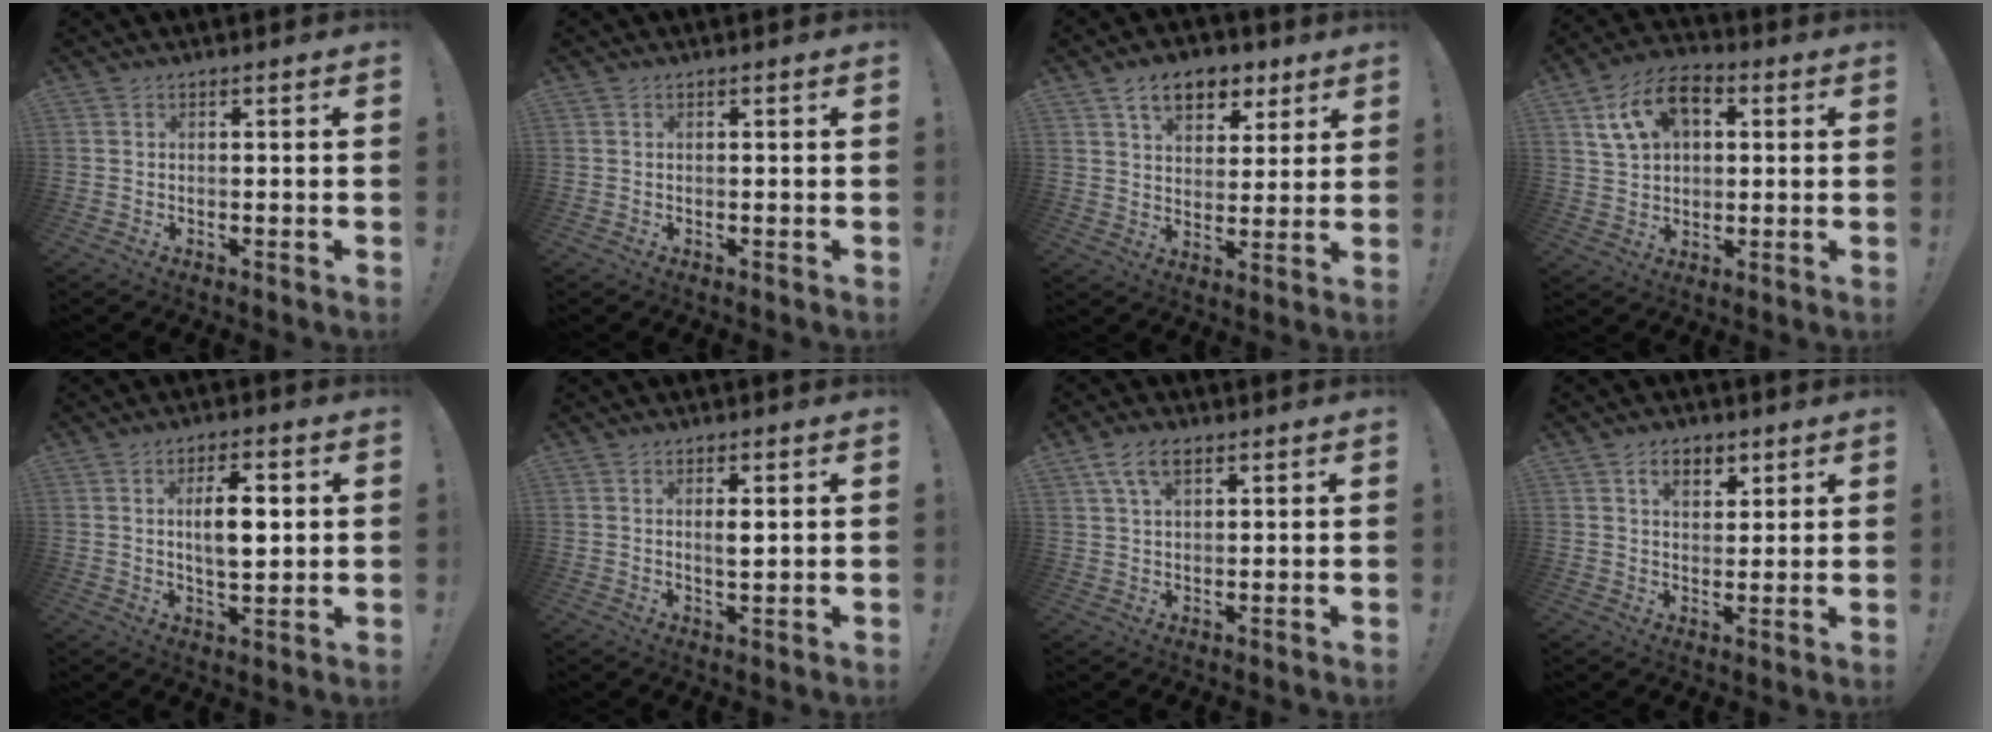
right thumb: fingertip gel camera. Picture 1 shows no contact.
{"total": 0.0}
{"total": 11.2, "force": [6.5, 7.2, 5.8], "torque": [-0.072, -0.033, 0.118]}
{"total": 14.3, "force": [4.0, 11.5, 7.4], "torque": [-0.102, 0.001, 0.083]}
{"total": 9.2, "force": [1.7, 3.8, 8.2], "torque": [-0.123, -0.007, 0.022]}
{"total": 2.7, "force": [0.7, 0.7, 2.5], "torque": [-0.030, -0.012, 0.008]}
{"total": 7.0, "force": [3.6, 3.7, 4.7], "torque": [-0.083, 0.000, 0.069]}
{"total": 6.3, "force": [3.3, 4.3, 3.2], "torque": [-0.038, -0.014, 0.059]}